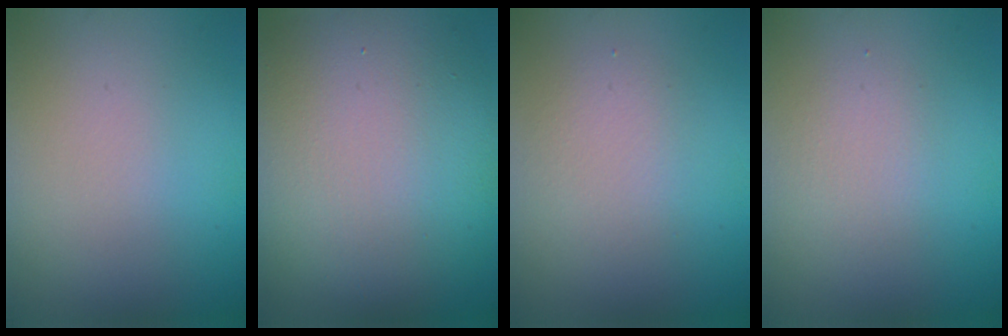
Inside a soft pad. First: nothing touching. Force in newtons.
{"total": 13.9, "press": 13.9, "slide": 0.5}
{"total": 2.4, "press": 2.4, "slide": 0.1}
{"total": 1.8, "press": 1.8, "slide": 0.1}